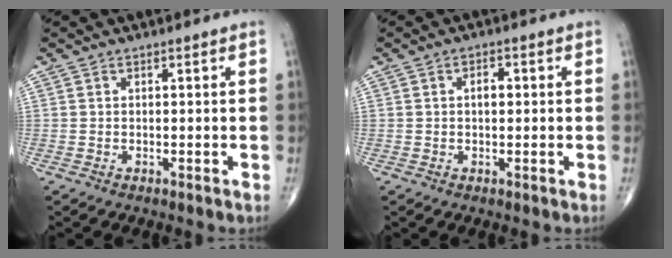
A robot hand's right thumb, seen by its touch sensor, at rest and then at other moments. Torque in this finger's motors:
{"motor_torque": [0.10, 1.06, 0.15, -0.06, 0.00]}